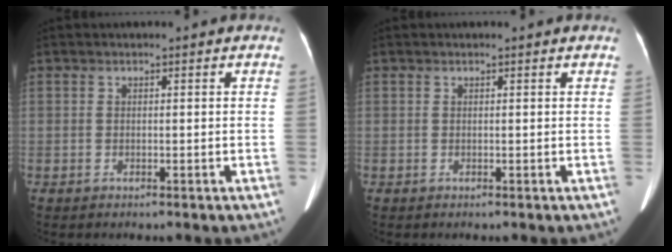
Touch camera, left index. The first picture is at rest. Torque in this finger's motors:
{"motor_torque": [-0.37, -0.14, -0.21, -0.01]}